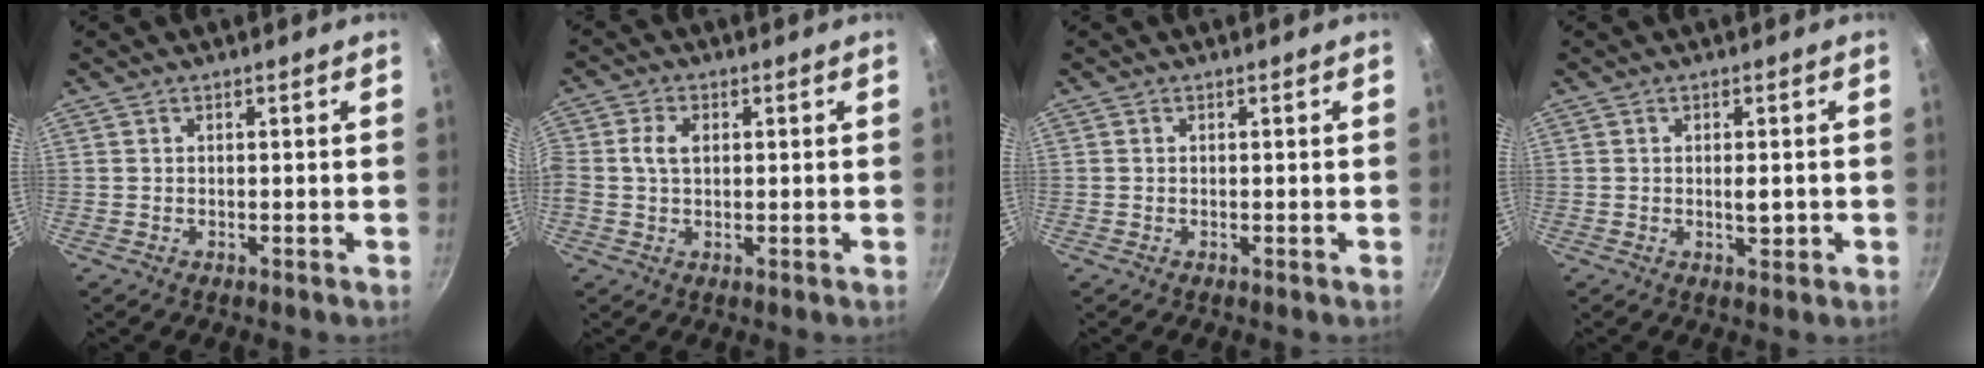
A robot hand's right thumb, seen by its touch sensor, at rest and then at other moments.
{"total": 4.2, "force": [0.5, 2.8, 3.1], "torque": [-0.058, 0.010, 0.004]}
{"total": 0.0}
{"total": 3.2, "force": [0.3, 1.0, 3.0], "torque": [-0.051, -0.005, 0.007]}